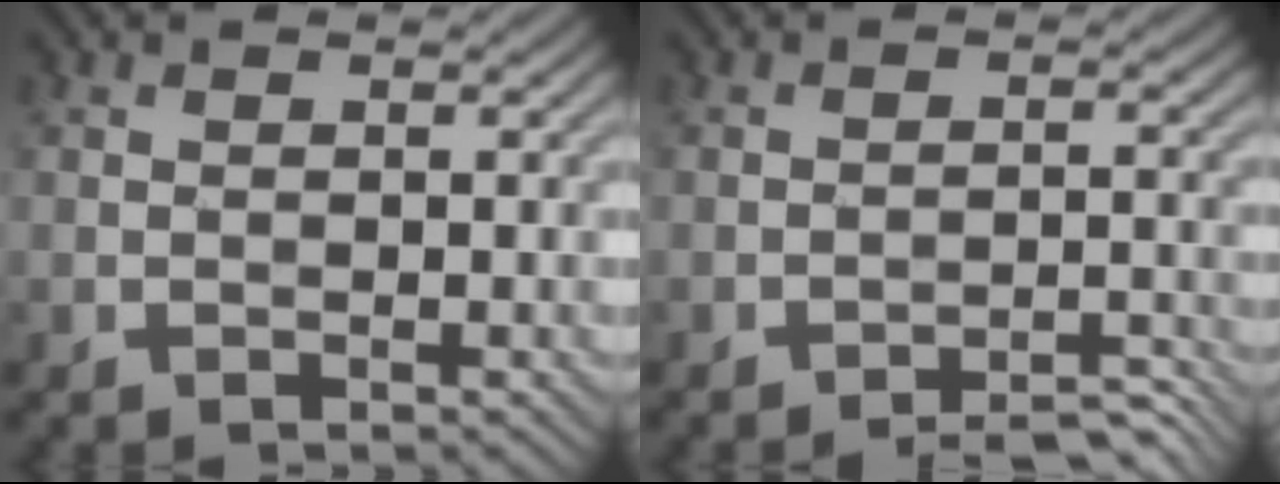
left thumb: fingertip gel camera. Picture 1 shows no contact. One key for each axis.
{"total": 3.3, "fx": -3.2, "fy": -0.2, "fz": 0.9, "tx": -0.015, "ty": 0.011, "tz": -0.050}